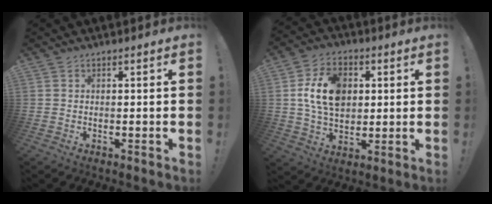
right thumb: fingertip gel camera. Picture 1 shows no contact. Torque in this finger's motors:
{"motor_torque": [0.44, 0.44, 0.52, -0.42, 0.07]}